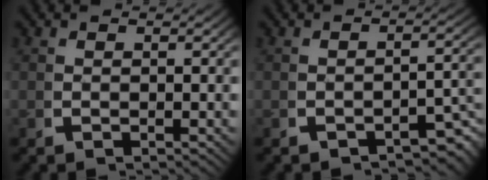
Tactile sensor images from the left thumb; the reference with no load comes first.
{"total": 3.5, "force": [-2.5, 1.1, 2.3], "torque": [-0.027, -0.004, -0.033]}